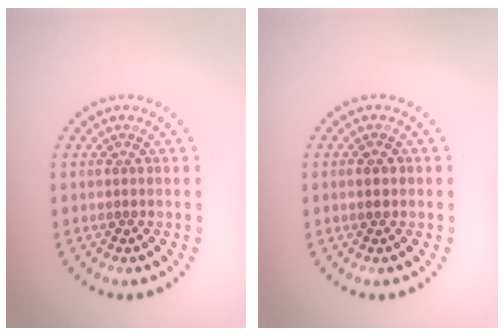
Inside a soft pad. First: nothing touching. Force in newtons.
{"total": 1.4, "press": 1.4, "slide": 0.0}